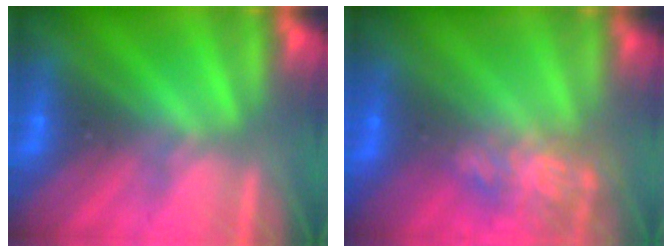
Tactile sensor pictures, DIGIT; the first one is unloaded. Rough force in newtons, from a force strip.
{"total": 8.1}